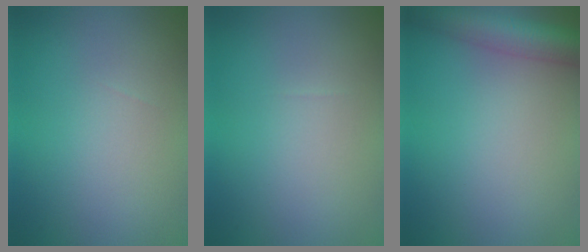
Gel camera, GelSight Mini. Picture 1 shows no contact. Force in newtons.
{"total": 0.0}
{"total": 4.9, "press": 4.9, "slide": 0.3}